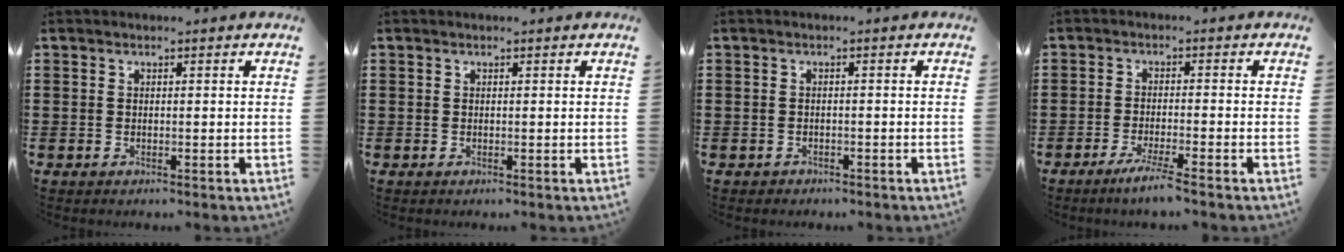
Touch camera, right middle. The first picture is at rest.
{"total": 0.0}
{"total": 0.8, "force": [-0.7, 0.3, 0.0], "torque": [-0.002, 0.001, -0.016]}
{"total": 3.6, "force": [-2.6, -0.3, 2.5], "torque": [-0.045, -0.008, -0.046]}